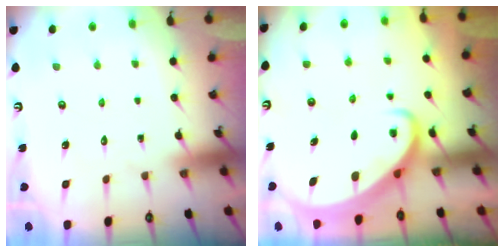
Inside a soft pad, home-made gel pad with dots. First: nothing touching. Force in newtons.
{"total": 2.8, "press": 2.8, "slide": 0.3}